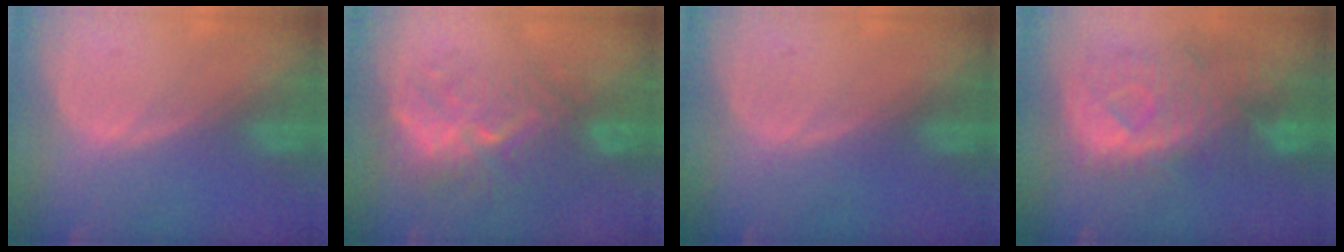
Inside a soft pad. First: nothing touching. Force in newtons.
{"total": 8.8, "press": 8.4, "slide": 2.7}
{"total": 0.0}
{"total": 11.4, "press": 9.8, "slide": 5.8}